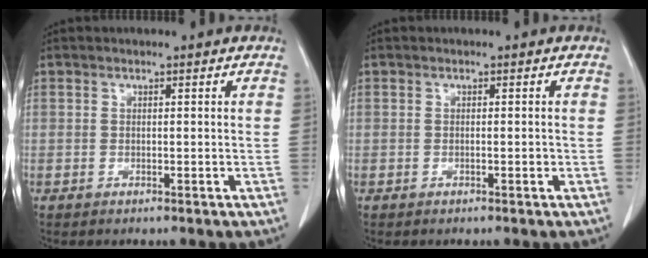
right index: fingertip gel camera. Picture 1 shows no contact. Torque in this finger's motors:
{"motor_torque": [0.11, -0.13, 0.04, 0.02]}